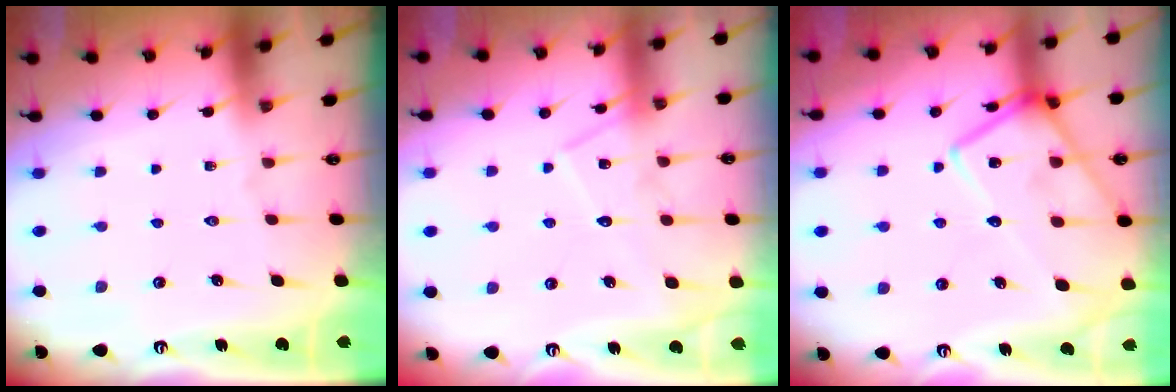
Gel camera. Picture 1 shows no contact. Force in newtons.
{"total": 11.9, "press": 11.9, "slide": 0.9}
{"total": 19.2, "press": 19.2, "slide": 1.2}